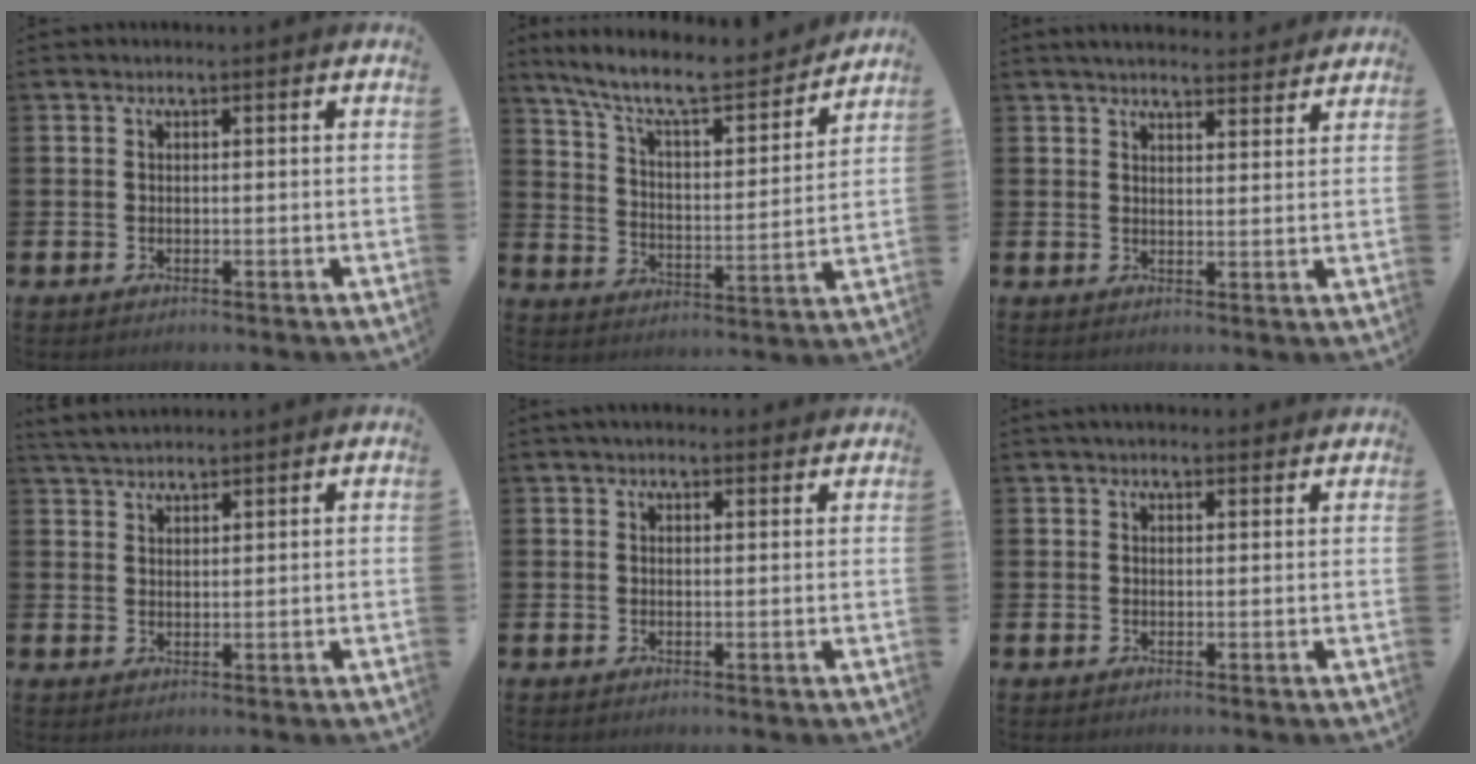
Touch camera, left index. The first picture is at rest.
{"total": 10.0, "force": [8.8, 2.0, 4.4], "torque": [-0.115, -0.058, 0.148]}
{"total": 4.2, "force": [4.1, 0.5, 0.7], "torque": [-0.017, -0.021, 0.075]}
{"total": 3.4, "force": [3.3, 0.5, 0.5], "torque": [-0.014, -0.011, 0.061]}
{"total": 1.8, "force": [1.7, 0.6, 0.4], "torque": [0.002, -0.003, 0.028]}
{"total": 1.9, "force": [1.8, 0.6, 0.3], "torque": [0.002, -0.005, 0.030]}